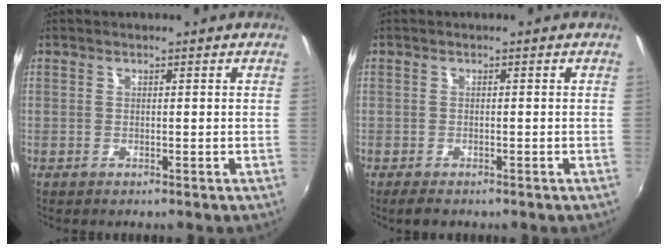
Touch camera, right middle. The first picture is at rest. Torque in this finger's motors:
{"motor_torque": [0.49, -0.51, 0.02, 0.01]}